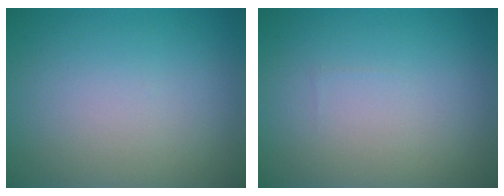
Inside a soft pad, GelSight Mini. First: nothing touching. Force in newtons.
{"total": 0.0}